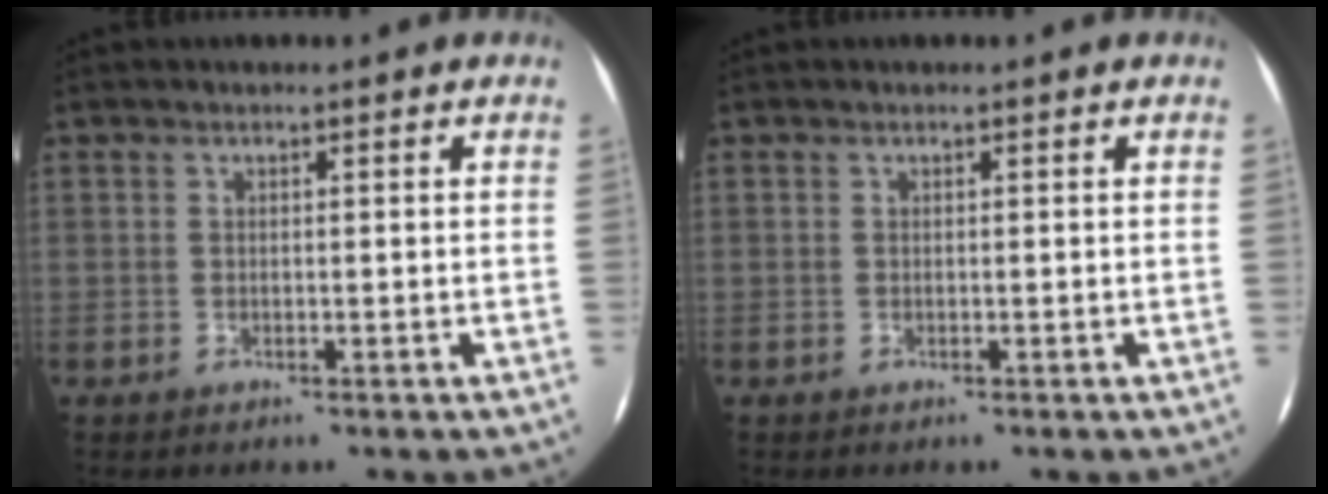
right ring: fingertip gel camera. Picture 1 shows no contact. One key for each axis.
{"total": 0.0}